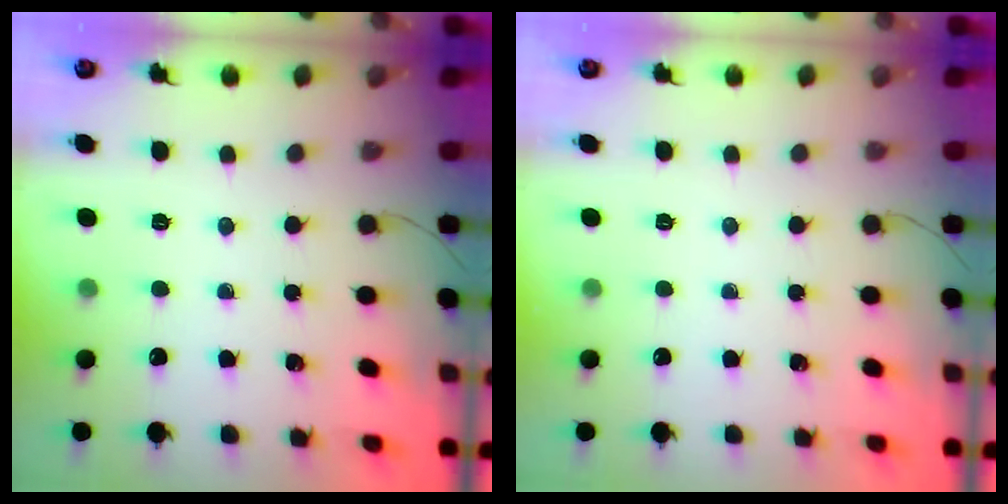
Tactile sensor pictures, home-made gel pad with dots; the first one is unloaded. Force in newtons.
{"total": 0.0}